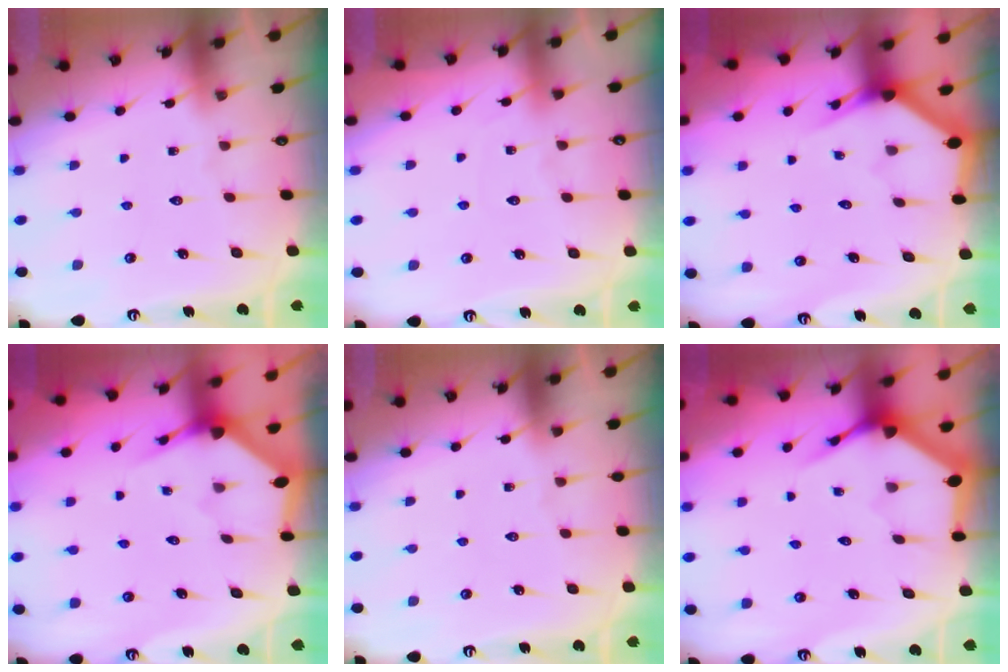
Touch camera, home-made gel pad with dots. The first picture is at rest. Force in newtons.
{"total": 2.7, "press": 2.7, "slide": 0.3}
{"total": 3.0, "press": 3.0, "slide": 0.1}
{"total": 3.2, "press": 3.1, "slide": 0.3}
{"total": 0.0}
{"total": 3.7, "press": 3.7, "slide": 0.5}